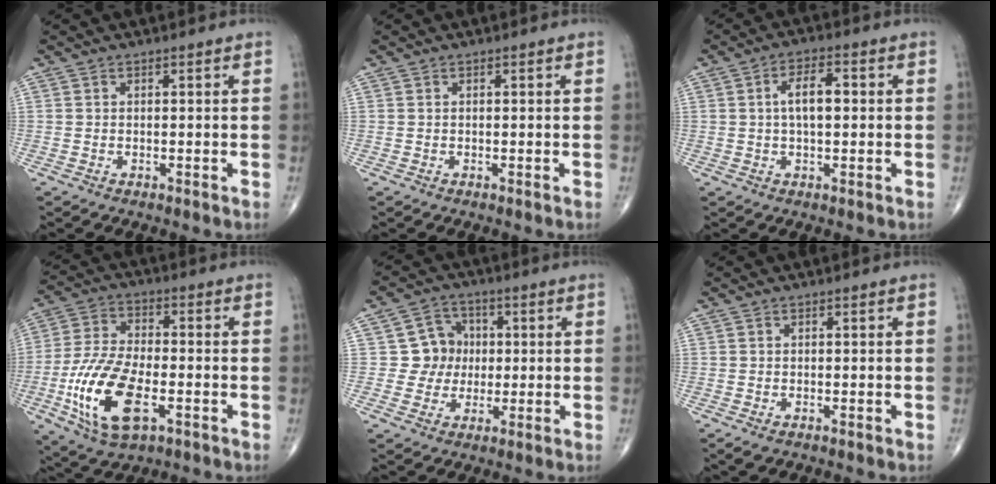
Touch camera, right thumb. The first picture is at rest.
{"total": 0.0}
{"total": 5.9, "force": [0.6, 2.6, 5.2], "torque": [-0.082, 0.009, 0.004]}
{"total": 16.5, "force": [-5.2, 7.8, 13.6], "torque": [-0.275, 0.011, -0.092]}
{"total": 7.0, "force": [0.3, 6.7, 1.9], "torque": [0.011, 0.013, -0.002]}
{"total": 1.4, "force": [-0.8, 0.8, 0.9], "torque": [-0.020, -0.002, -0.010]}